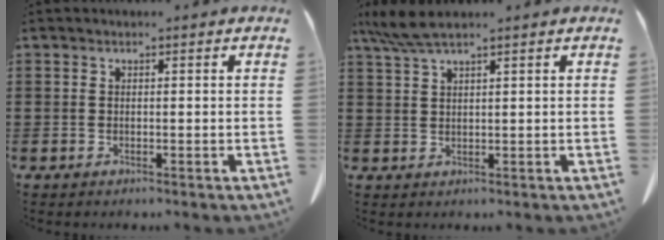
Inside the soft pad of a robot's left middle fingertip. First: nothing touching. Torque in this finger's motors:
{"motor_torque": [0.70, -0.17, 0.10, 0.07]}